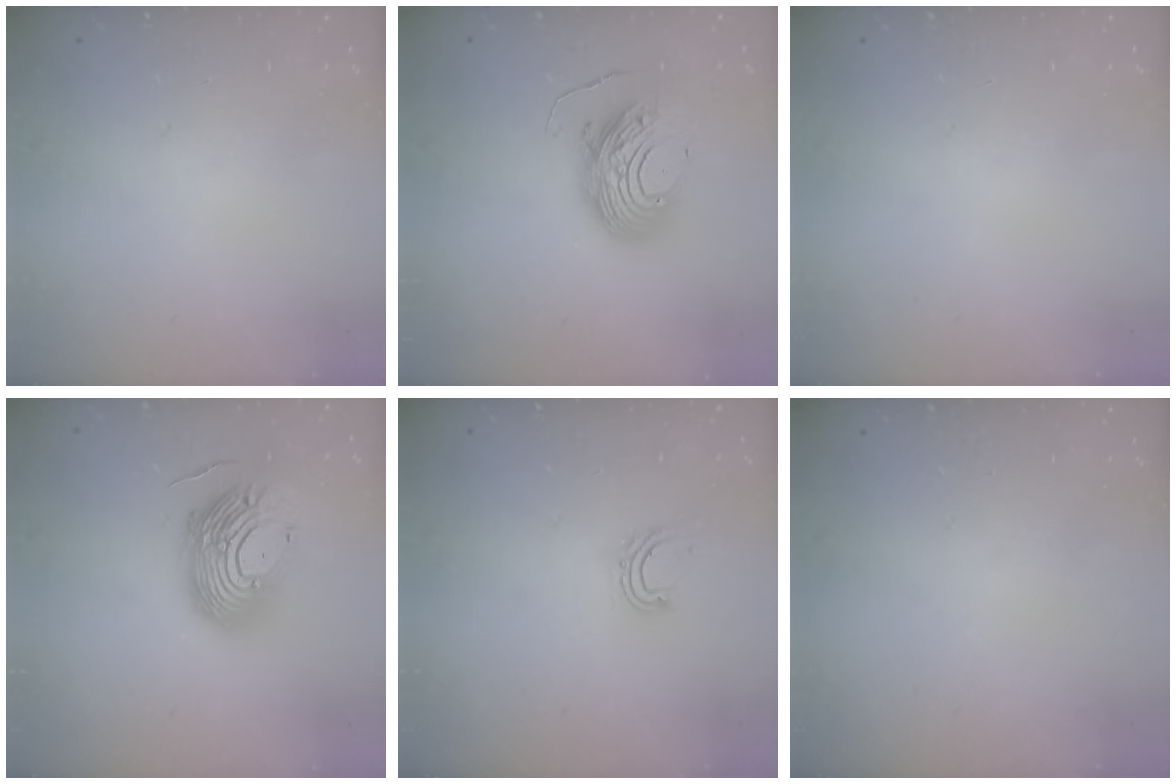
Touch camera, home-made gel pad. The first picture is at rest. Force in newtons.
{"total": 12.2, "press": 12.1, "slide": 1.2}
{"total": 0.0}
{"total": 19.5, "press": 19.3, "slide": 3.1}
{"total": 5.8, "press": 5.7, "slide": 1.1}
{"total": 0.0}